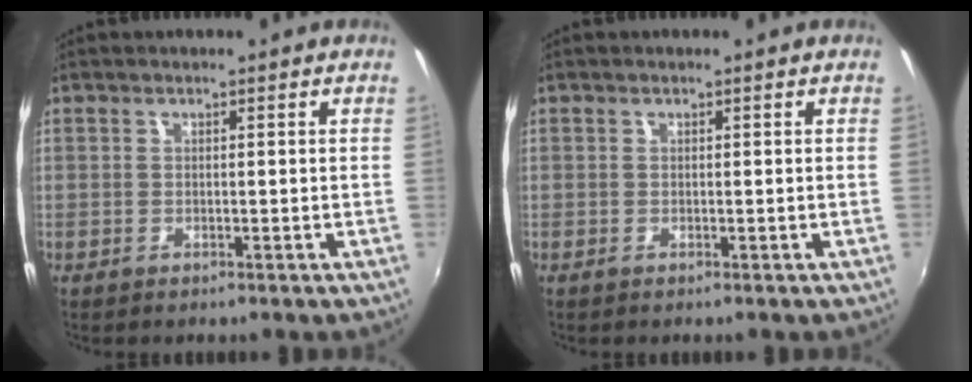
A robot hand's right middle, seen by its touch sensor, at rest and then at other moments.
{"total": 0.0}